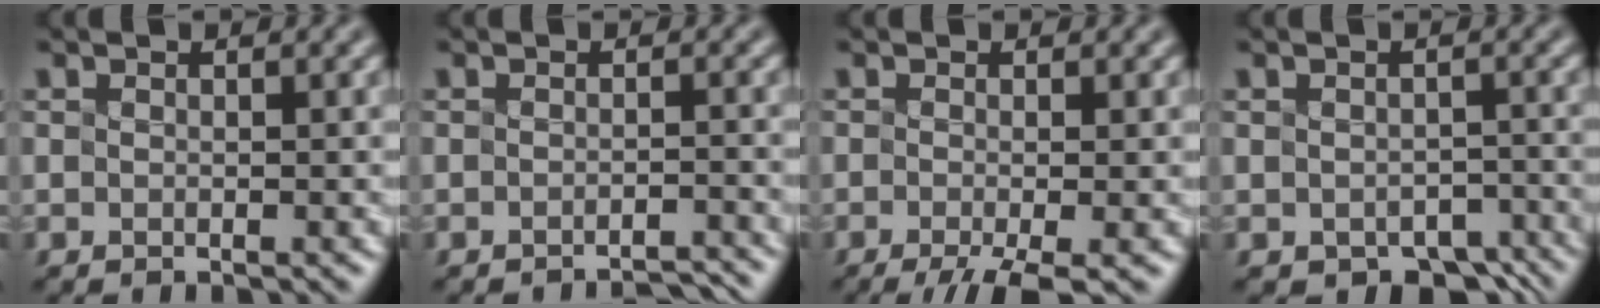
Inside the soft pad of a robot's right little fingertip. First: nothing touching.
{"total": 2.4, "force": [-2.3, 0.2, 0.6], "torque": [0.004, 0.005, -0.032]}
{"total": 4.3, "force": [-2.4, 0.9, 3.4], "torque": [-0.054, -0.008, -0.044]}
{"total": 4.0, "force": [-2.6, 2.2, 2.1], "torque": [-0.021, -0.012, -0.032]}